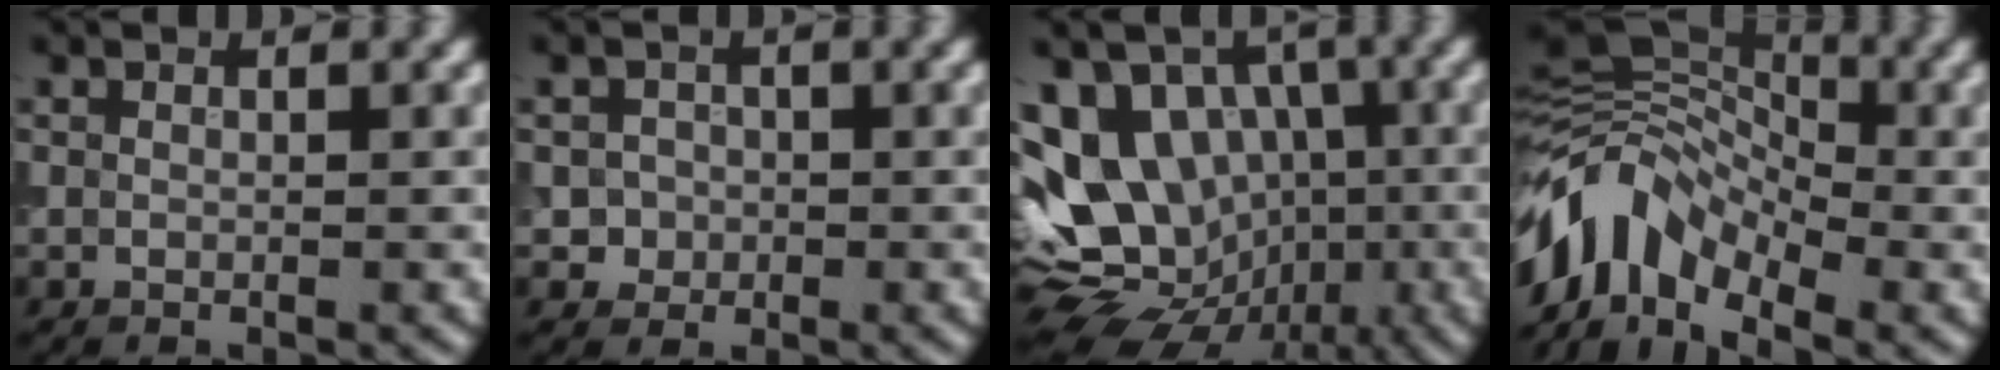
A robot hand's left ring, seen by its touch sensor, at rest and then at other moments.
{"total": 1.8, "force": [-0.2, 1.7, 0.3], "torque": [0.015, -0.004, -0.003]}
{"total": 12.3, "force": [-1.4, 9.9, 7.2], "torque": [-0.109, 0.001, -0.021]}
{"total": 8.7, "force": [-4.2, 5.6, 5.1], "torque": [-0.088, 0.010, -0.095]}